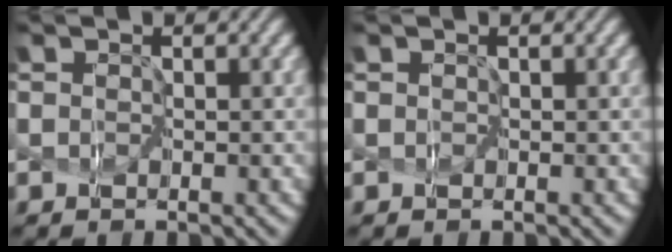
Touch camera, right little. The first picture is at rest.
{"total": 0.0}